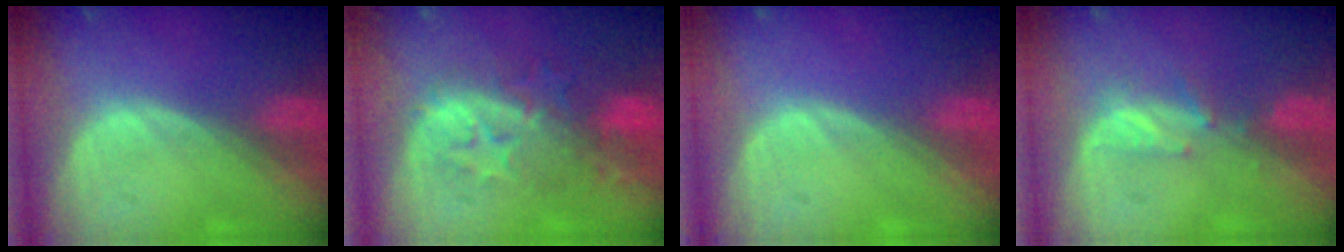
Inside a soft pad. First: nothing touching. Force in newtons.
{"total": 9.5, "press": 8.7, "slide": 4.0}
{"total": 0.0}
{"total": 2.7, "press": 2.6, "slide": 0.8}